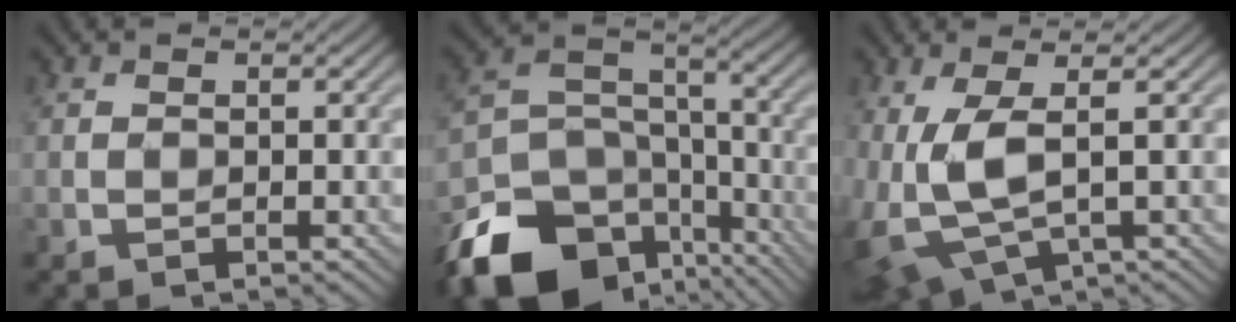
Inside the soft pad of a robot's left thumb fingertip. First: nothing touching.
{"total": 16.9, "force": [-10.8, 10.5, 7.7], "torque": [-0.192, -0.051, -0.174]}
{"total": 8.4, "force": [0.1, 3.6, 7.5], "torque": [-0.191, -0.013, 0.007]}